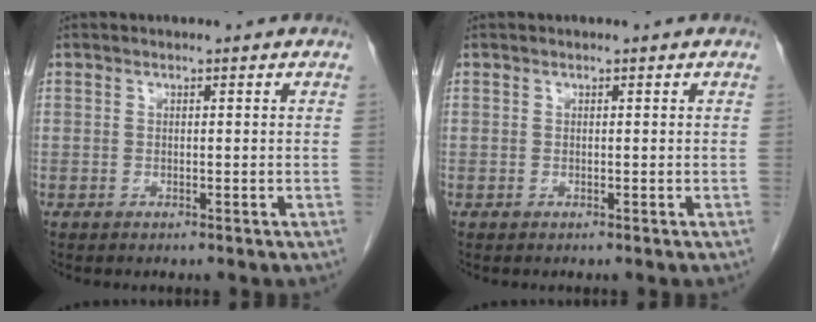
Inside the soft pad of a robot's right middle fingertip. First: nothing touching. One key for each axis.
{"total": 0.0}